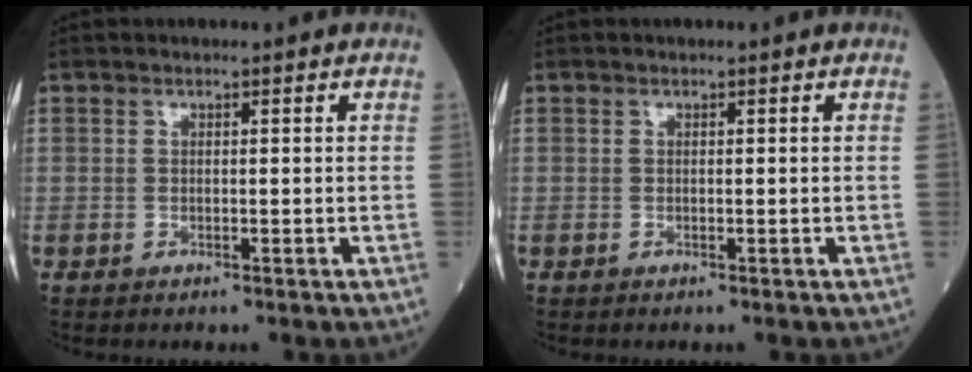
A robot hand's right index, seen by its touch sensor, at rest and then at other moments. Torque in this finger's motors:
{"motor_torque": [0.00, 0.00, 0.00, -0.01]}